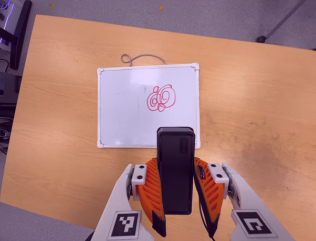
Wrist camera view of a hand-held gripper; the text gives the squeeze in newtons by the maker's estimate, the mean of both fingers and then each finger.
{"total": 6.1, "left": 4.2, "right": 7.9}